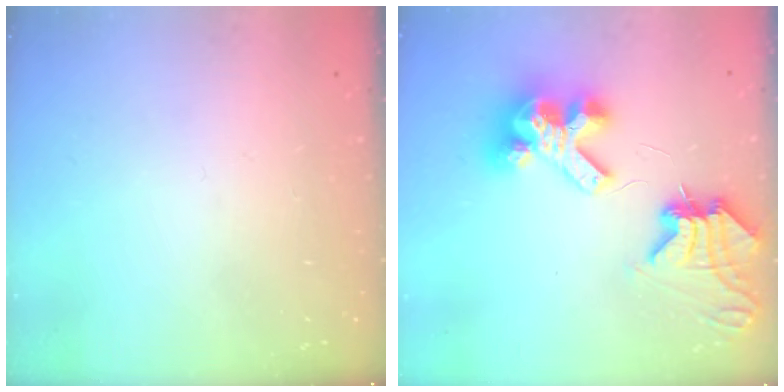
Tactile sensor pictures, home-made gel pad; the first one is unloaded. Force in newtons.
{"total": 12.5, "press": 12.4, "slide": 1.5}